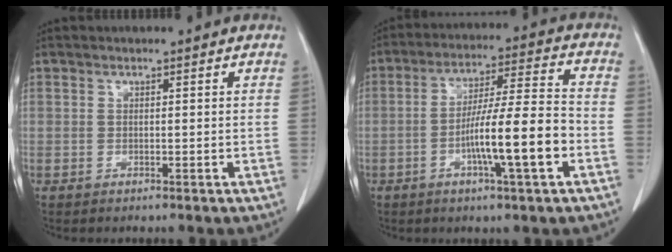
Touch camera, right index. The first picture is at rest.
{"total": 12.3, "force": [-3.9, 0.3, 11.6], "torque": [-0.198, 0.004, -0.068]}